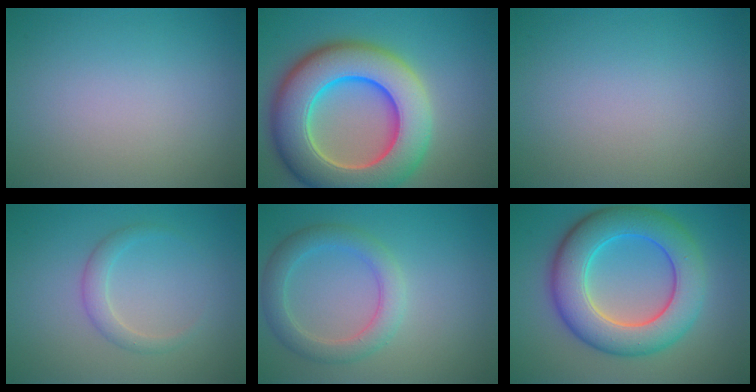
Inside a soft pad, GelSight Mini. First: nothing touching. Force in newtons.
{"total": 12.6, "press": 12.6, "slide": 0.6}
{"total": 0.0}
{"total": 1.7, "press": 1.7, "slide": 0.1}
{"total": 3.5, "press": 3.5, "slide": 0.3}
{"total": 9.1, "press": 9.1, "slide": 0.1}